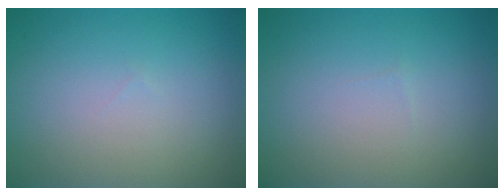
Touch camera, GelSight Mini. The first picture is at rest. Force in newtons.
{"total": 0.0}